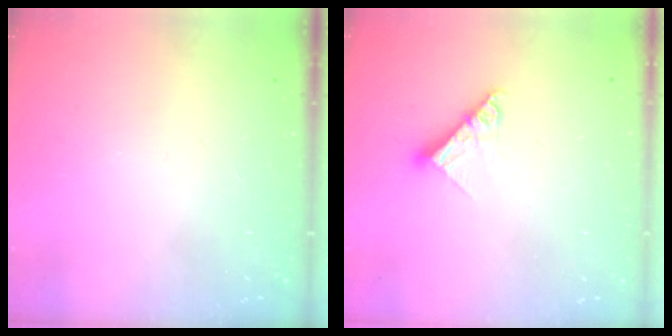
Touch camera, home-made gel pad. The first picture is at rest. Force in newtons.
{"total": 8.6, "press": 8.6, "slide": 0.8}